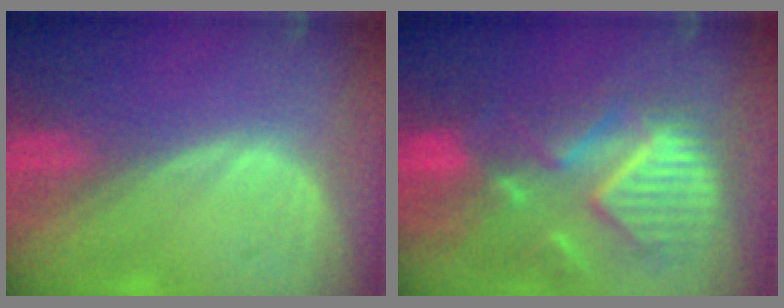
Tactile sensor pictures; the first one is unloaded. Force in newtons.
{"total": 11.7, "press": 10.3, "slide": 5.6}